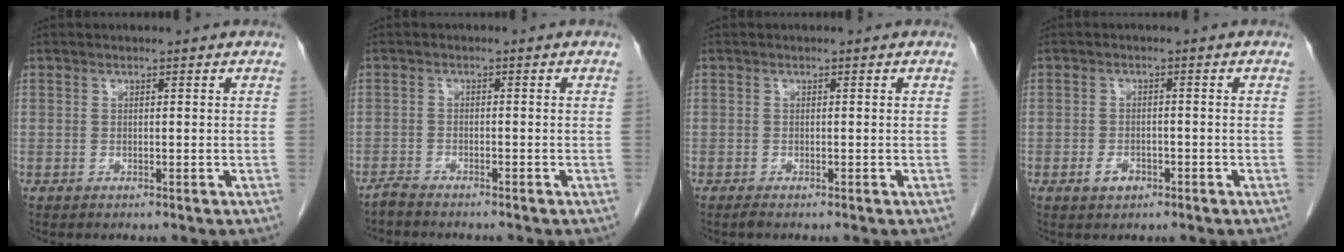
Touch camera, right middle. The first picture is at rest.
{"total": 2.9, "force": [-2.7, 0.5, 0.9], "torque": [-0.019, -0.006, -0.040]}
{"total": 0.6, "force": [-0.5, 0.0, 0.3], "torque": [-0.011, -0.002, -0.010]}
{"total": 2.4, "force": [-1.3, 1.5, 1.4], "torque": [-0.026, 0.003, -0.015]}